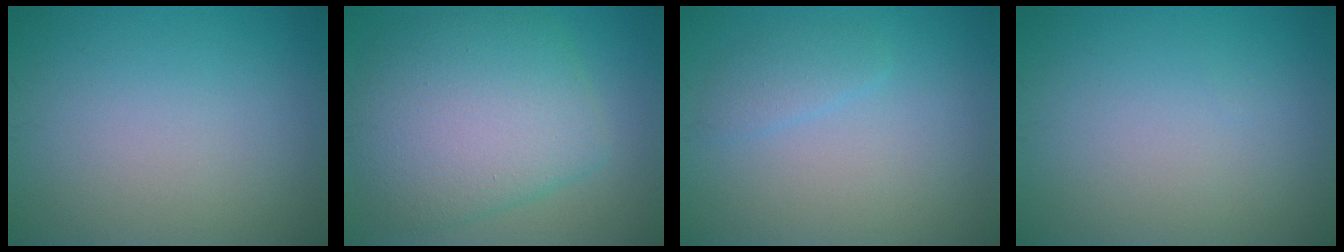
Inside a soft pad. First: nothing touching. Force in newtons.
{"total": 9.0, "press": 9.0, "slide": 0.1}
{"total": 1.5, "press": 1.5, "slide": 0.1}
{"total": 0.0}